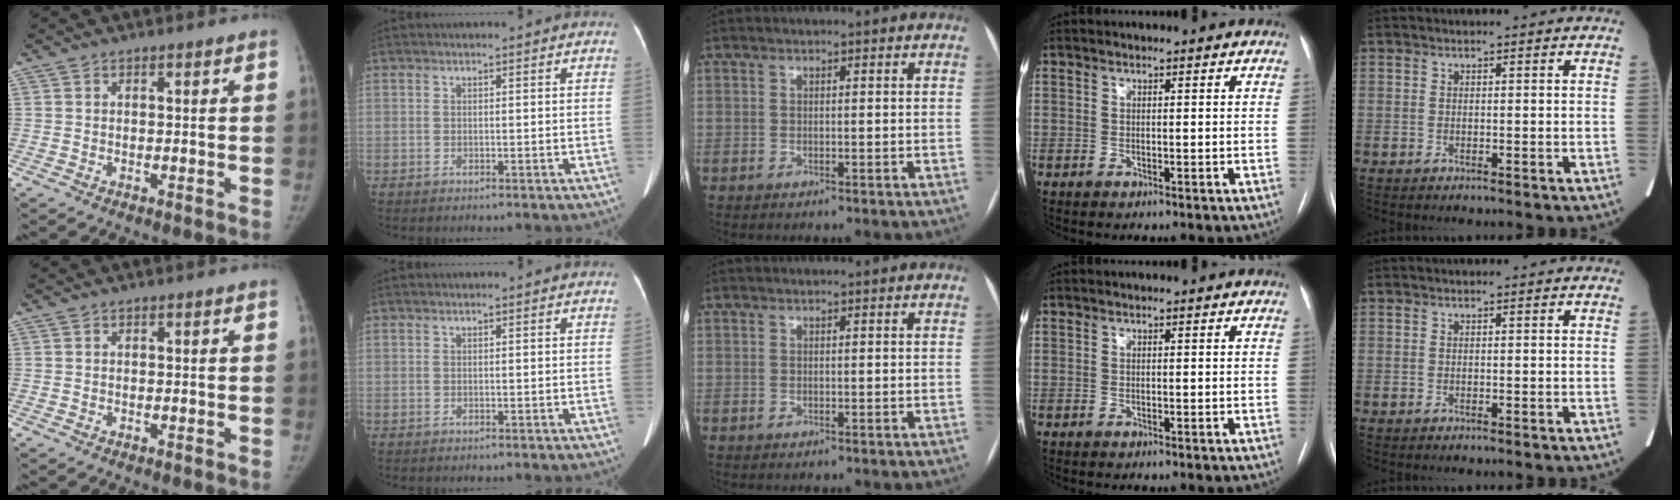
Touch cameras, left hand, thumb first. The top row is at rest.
{}